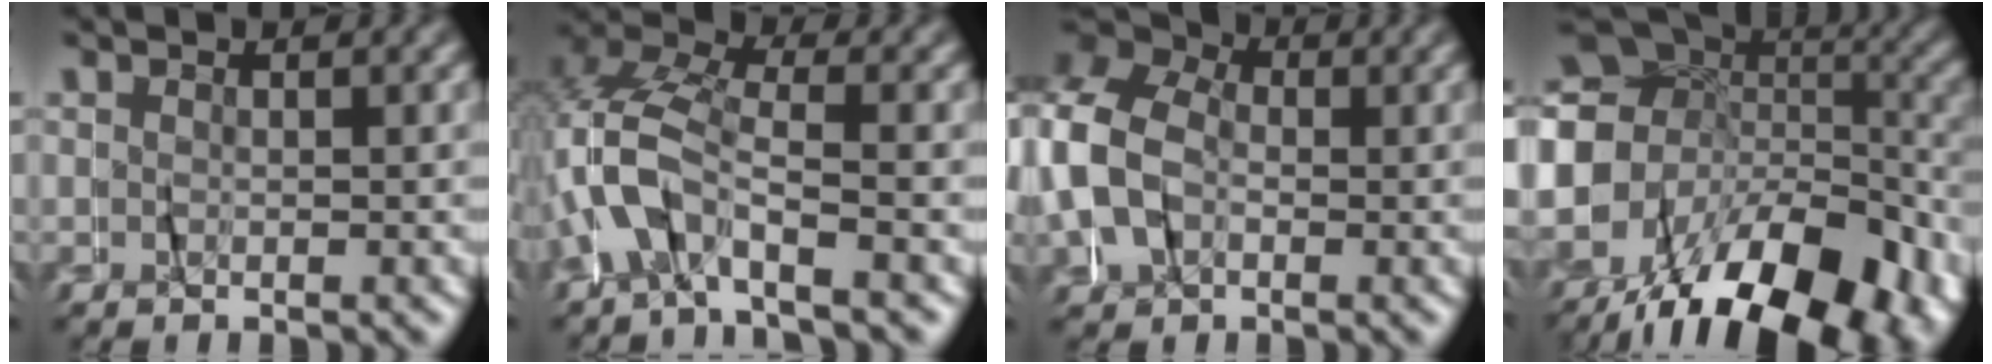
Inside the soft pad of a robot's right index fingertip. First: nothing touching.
{"total": 4.4, "force": [-1.0, 2.8, 3.2], "torque": [-0.109, -0.005, -0.026]}
{"total": 12.9, "force": [1.6, 11.2, 6.2], "torque": [-0.153, 0.016, -0.003]}
{"total": 21.6, "force": [-7.9, 15.6, 12.6], "torque": [-0.268, -0.050, -0.111]}